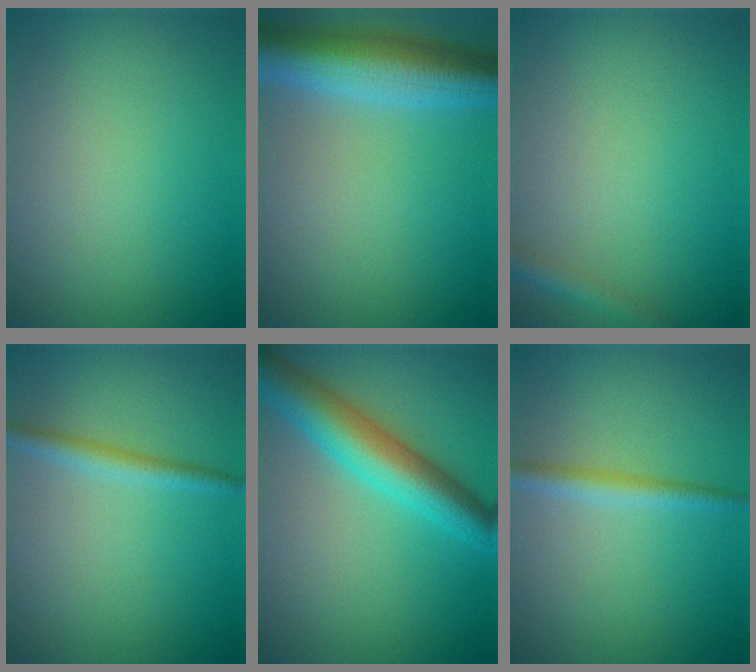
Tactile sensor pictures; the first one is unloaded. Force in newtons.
{"total": 8.0, "press": 7.9, "slide": 0.3}
{"total": 1.7, "press": 1.7, "slide": 0.1}
{"total": 1.9, "press": 1.9, "slide": 0.1}
{"total": 6.5, "press": 6.5, "slide": 0.2}
{"total": 2.0, "press": 2.0, "slide": 0.0}